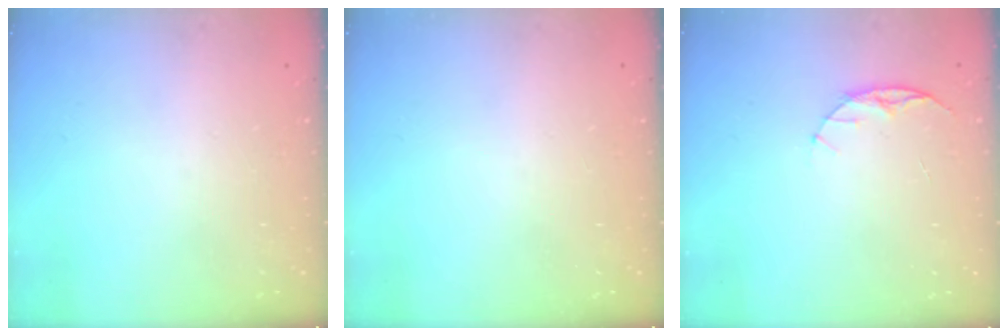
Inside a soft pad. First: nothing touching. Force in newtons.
{"total": 0.0}
{"total": 5.9, "press": 5.8, "slide": 0.7}